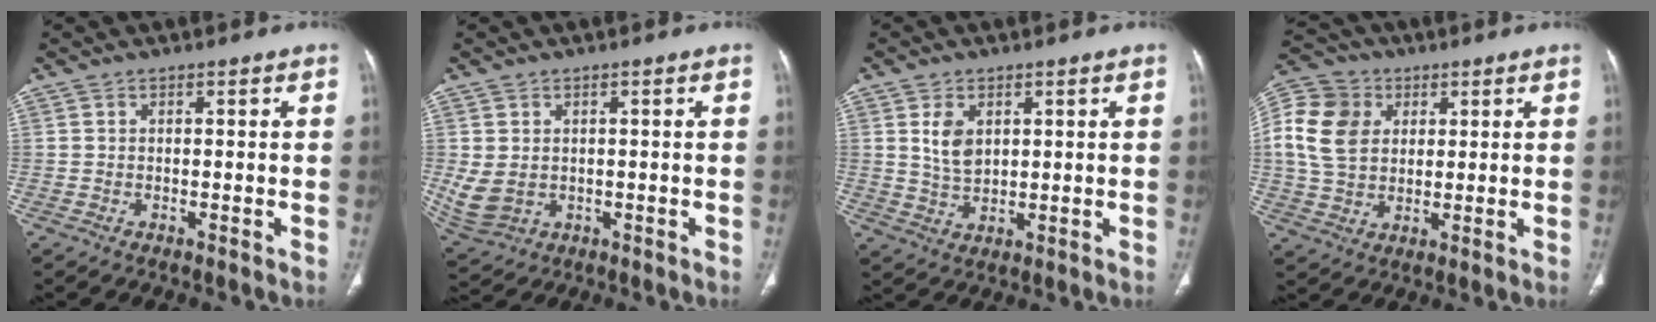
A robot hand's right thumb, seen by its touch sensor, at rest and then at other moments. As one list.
[{"total": 6.1, "force": [0.1, 4.8, 3.7], "torque": [-0.082, -0.007, 0.022]}, {"total": 5.4, "force": [1.9, 3.5, 3.7], "torque": [-0.057, -0.013, 0.043]}, {"total": 13.9, "force": [3.4, 10.9, 7.8], "torque": [-0.149, 0.006, 0.061]}]